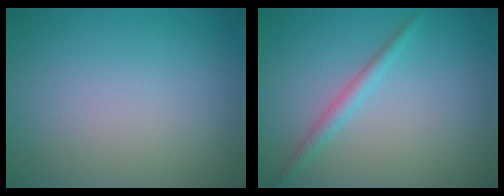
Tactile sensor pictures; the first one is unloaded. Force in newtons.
{"total": 1.6, "press": 1.6, "slide": 0.1}